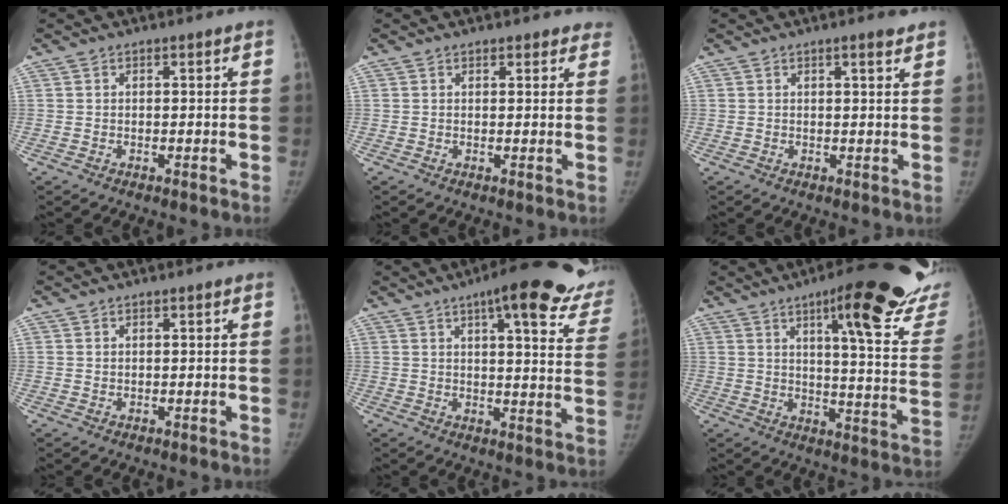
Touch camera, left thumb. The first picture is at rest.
{"total": 3.7, "force": [3.1, 1.7, 1.0], "torque": [0.024, -0.007, 0.026]}
{"total": 2.5, "force": [1.7, 0.3, 1.8], "torque": [-0.026, -0.009, 0.023]}
{"total": 0.6, "force": [0.5, 0.3, 0.3], "torque": [-0.004, -0.003, 0.008]}
{"total": 18.2, "force": [12.7, 5.4, 11.8], "torque": [-0.103, -0.044, 0.129]}
{"total": 26.7, "force": [18.1, 5.1, 19.0], "torque": [-0.215, -0.098, 0.226]}